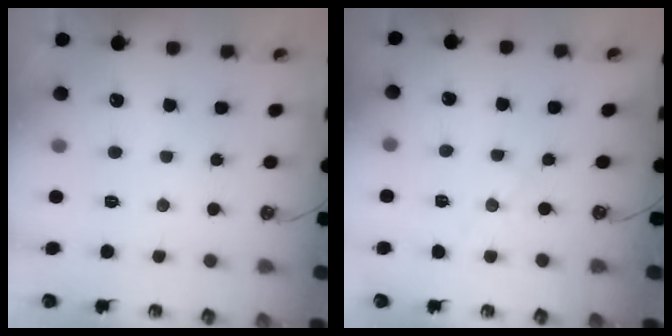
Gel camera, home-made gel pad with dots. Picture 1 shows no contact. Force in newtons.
{"total": 2.8, "press": 2.8, "slide": 0.3}